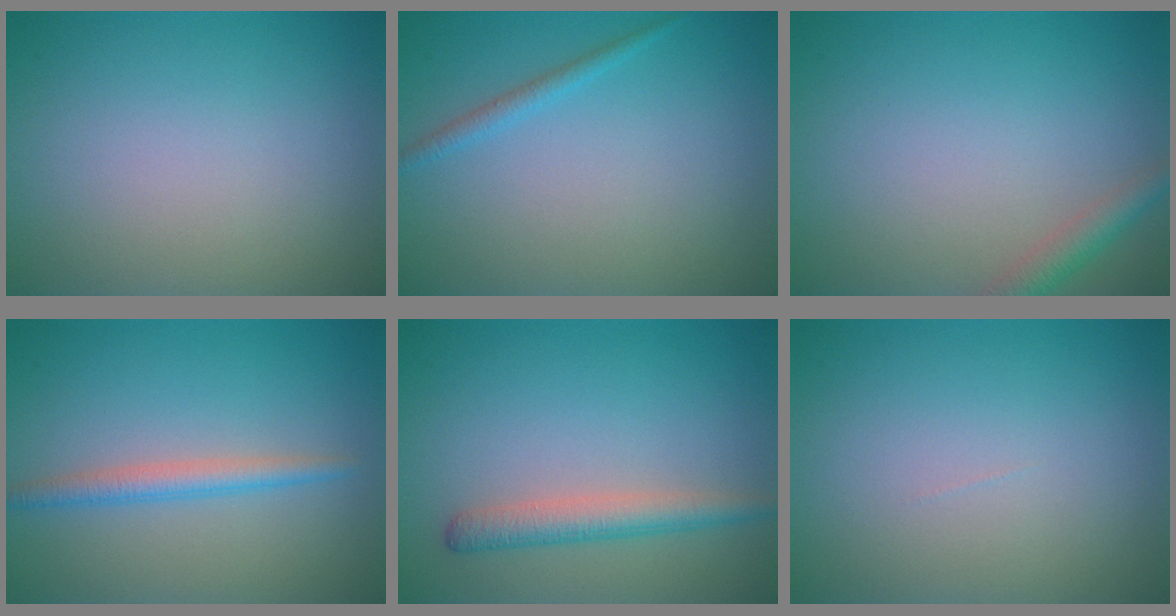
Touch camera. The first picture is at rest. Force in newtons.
{"total": 1.2, "press": 1.1, "slide": 0.1}
{"total": 2.1, "press": 2.1, "slide": 0.1}
{"total": 2.2, "press": 2.2, "slide": 0.0}
{"total": 2.8, "press": 2.8, "slide": 0.1}
{"total": 0.0}